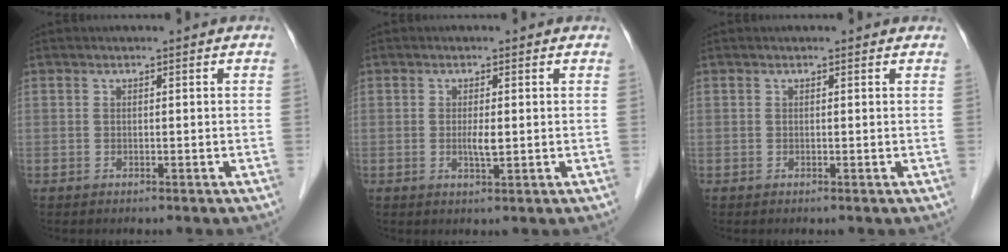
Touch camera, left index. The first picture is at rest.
{"total": 2.1, "force": [0.0, 0.4, 2.0], "torque": [-0.042, -0.003, 0.001]}
{"total": 0.8, "force": [0.7, 0.3, 0.1], "torque": [-0.009, 0.002, 0.004]}